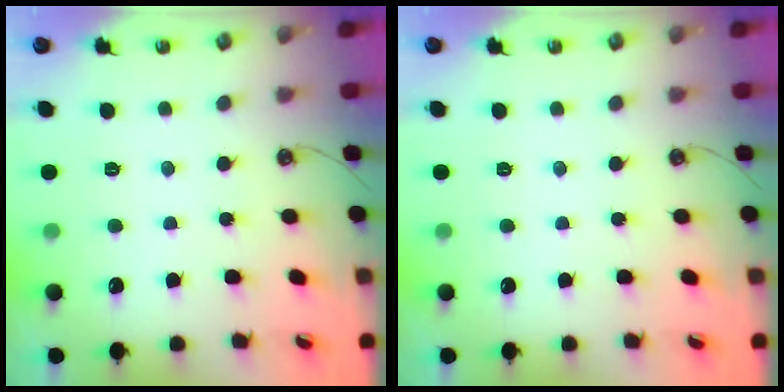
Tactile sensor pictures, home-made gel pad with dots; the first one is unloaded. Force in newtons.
{"total": 0.0}